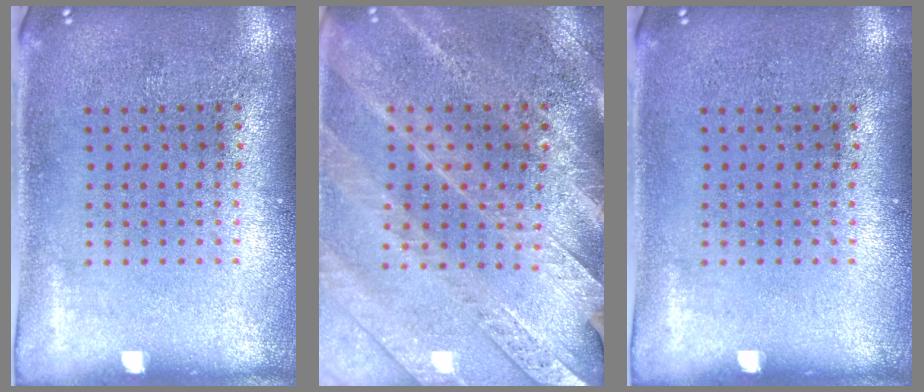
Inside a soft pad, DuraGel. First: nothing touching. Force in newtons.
{"total": 2.8, "press": 2.7, "slide": 0.6}
{"total": 0.0}